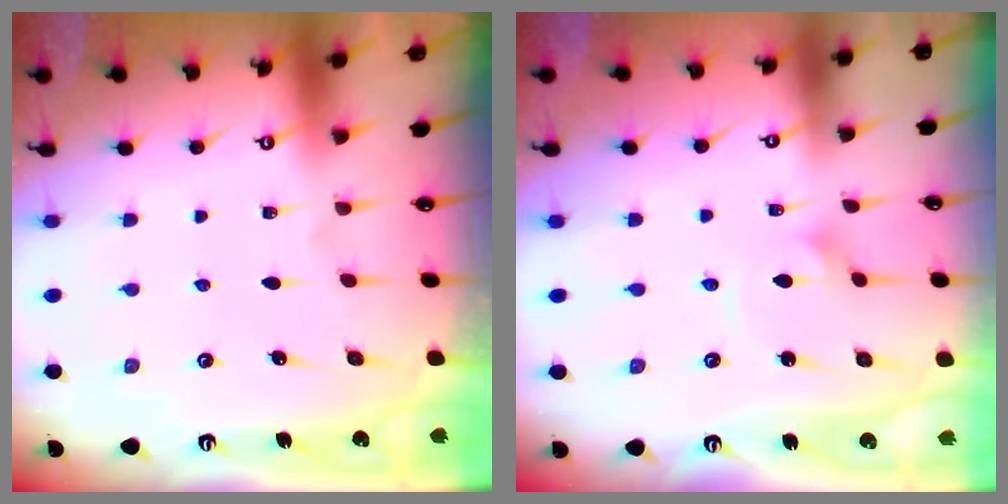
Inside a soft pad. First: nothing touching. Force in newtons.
{"total": 1.6, "press": 1.6, "slide": 0.3}